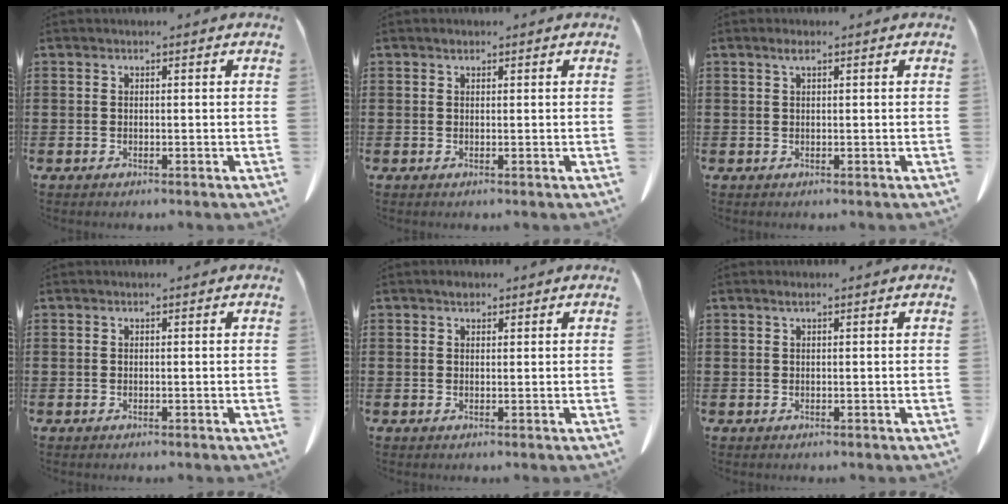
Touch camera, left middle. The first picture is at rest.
{"total": 0.5, "force": [0.3, 0.4, 0.3], "torque": [-0.006, 0.003, 0.006]}
{"total": 1.3, "force": [0.6, 0.3, 1.1], "torque": [-0.023, 0.003, 0.011]}
{"total": 0.0}
{"total": 1.2, "force": [0.9, 0.7, 0.4], "torque": [-0.003, 0.000, 0.015]}
{"total": 0.6, "force": [0.3, 0.0, 0.5], "torque": [-0.010, 0.001, 0.006]}